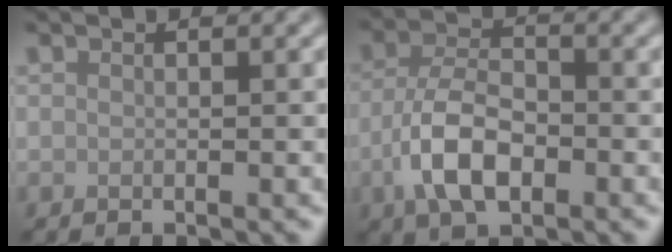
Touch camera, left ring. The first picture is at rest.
{"total": 5.6, "force": [-2.2, 2.8, 4.4], "torque": [-0.085, 0.003, -0.048]}